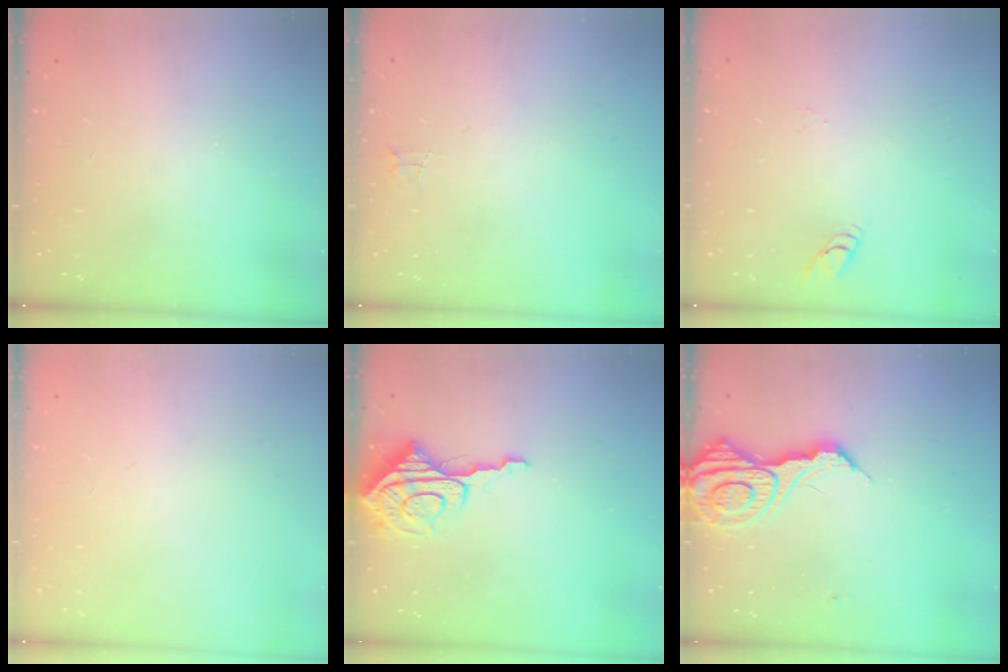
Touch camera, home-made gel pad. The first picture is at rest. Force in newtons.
{"total": 2.9, "press": 2.9, "slide": 0.2}
{"total": 2.8, "press": 2.8, "slide": 0.3}
{"total": 0.0}
{"total": 10.3, "press": 10.2, "slide": 1.1}
{"total": 14.4, "press": 14.3, "slide": 1.7}